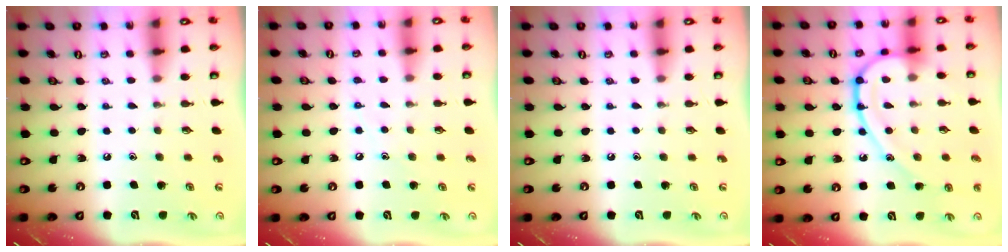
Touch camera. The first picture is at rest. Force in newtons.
{"total": 4.9, "press": 4.9, "slide": 0.2}
{"total": 0.0}
{"total": 16.3, "press": 16.3, "slide": 0.3}